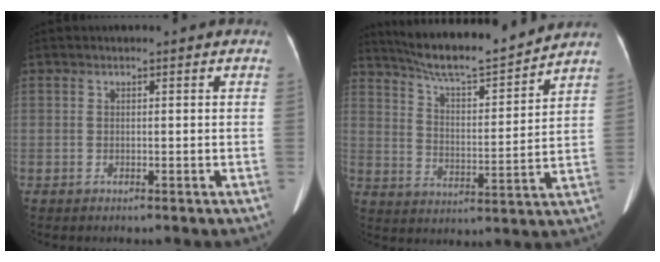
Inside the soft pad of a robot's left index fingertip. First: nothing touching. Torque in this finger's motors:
{"motor_torque": [0.23, -0.70, 0.26, 0.07]}